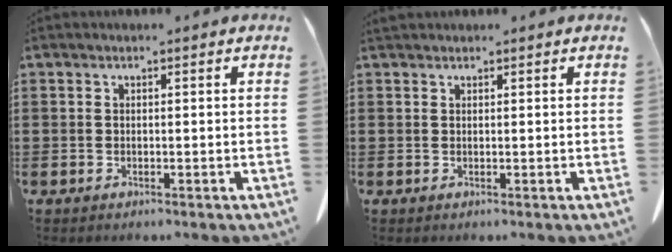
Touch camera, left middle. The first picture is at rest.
{"total": 0.8, "force": [0.7, 0.3, 0.1], "torque": [-0.005, 0.000, 0.015]}